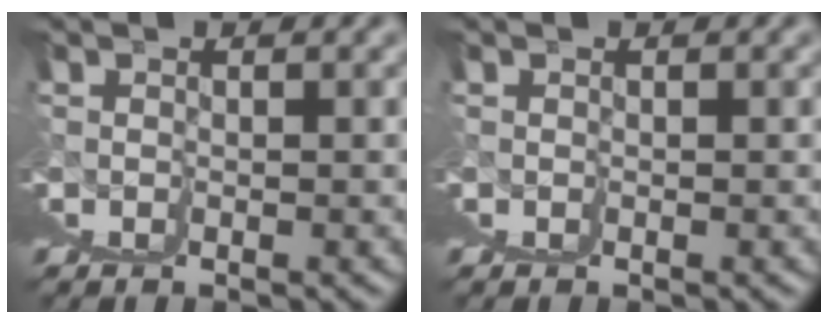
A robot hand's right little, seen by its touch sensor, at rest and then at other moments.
{"total": 0.0}